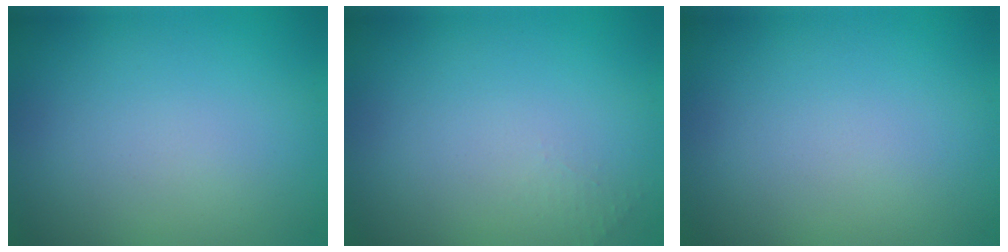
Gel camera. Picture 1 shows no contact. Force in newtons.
{"total": 0.7, "press": 0.7, "slide": 0.1}
{"total": 0.0}